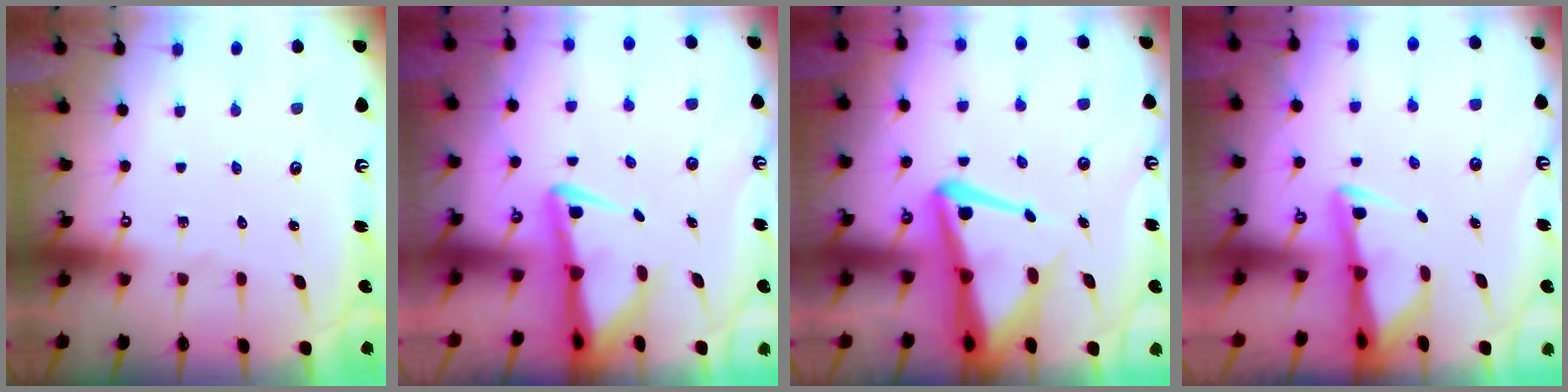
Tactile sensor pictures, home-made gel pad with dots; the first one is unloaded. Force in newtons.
{"total": 4.5, "press": 4.4, "slide": 0.9}
{"total": 9.6, "press": 9.5, "slide": 1.5}
{"total": 3.0, "press": 3.0, "slide": 0.6}